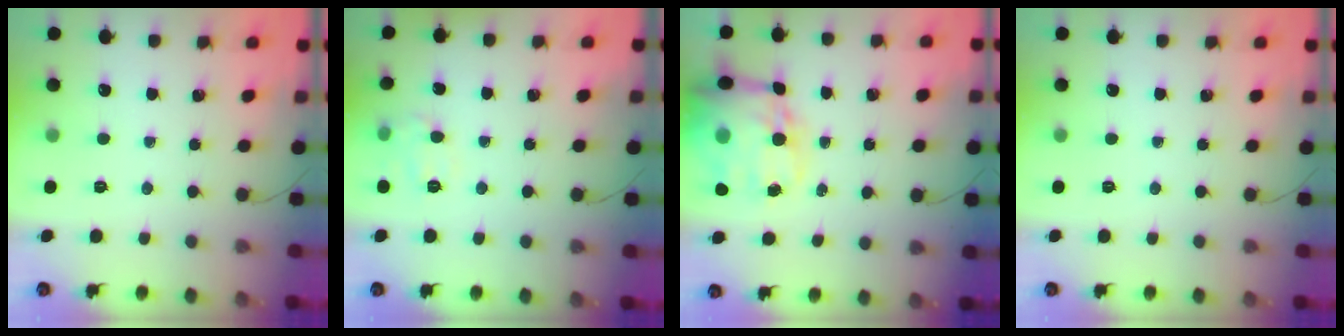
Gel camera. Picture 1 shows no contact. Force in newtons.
{"total": 7.7, "press": 7.6, "slide": 0.9}
{"total": 21.3, "press": 20.7, "slide": 5.1}
{"total": 0.0}